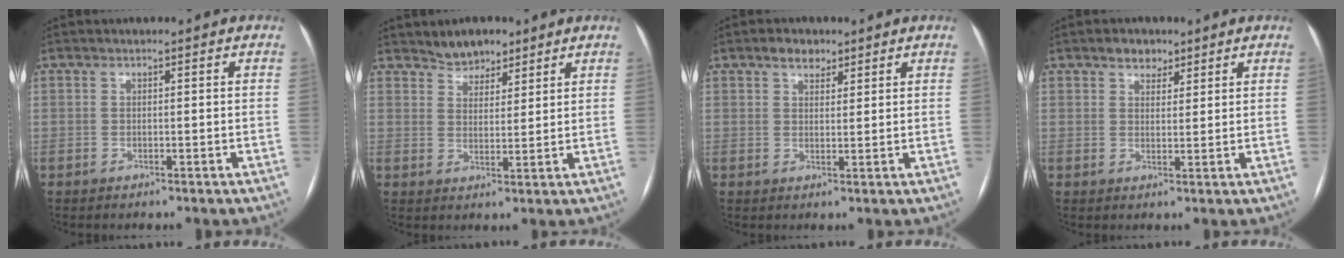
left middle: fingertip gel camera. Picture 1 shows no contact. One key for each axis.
{"total": 4.6, "fx": 3.9, "fy": 2.2, "fz": 1.2, "tx": -0.019, "ty": 0.006, "tz": 0.069}
{"total": 3.0, "fx": 2.2, "fy": 1.7, "fz": 1.3, "tx": -0.022, "ty": 0.008, "tz": 0.036}
{"total": 3.1, "fx": 2.2, "fy": 1.9, "fz": 1.0, "tx": -0.014, "ty": 0.006, "tz": 0.035}